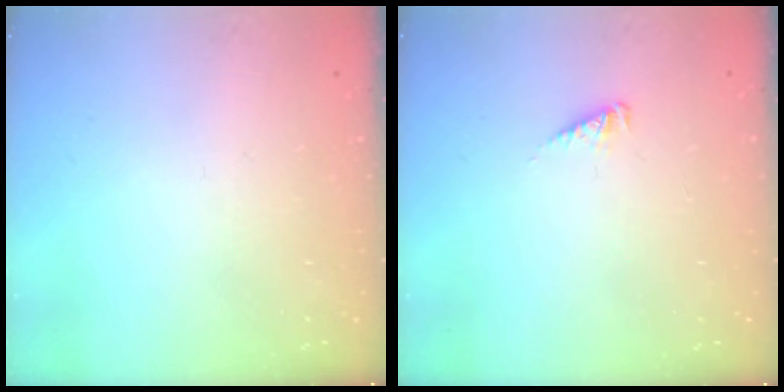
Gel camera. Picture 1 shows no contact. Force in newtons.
{"total": 2.5, "press": 2.5, "slide": 0.2}